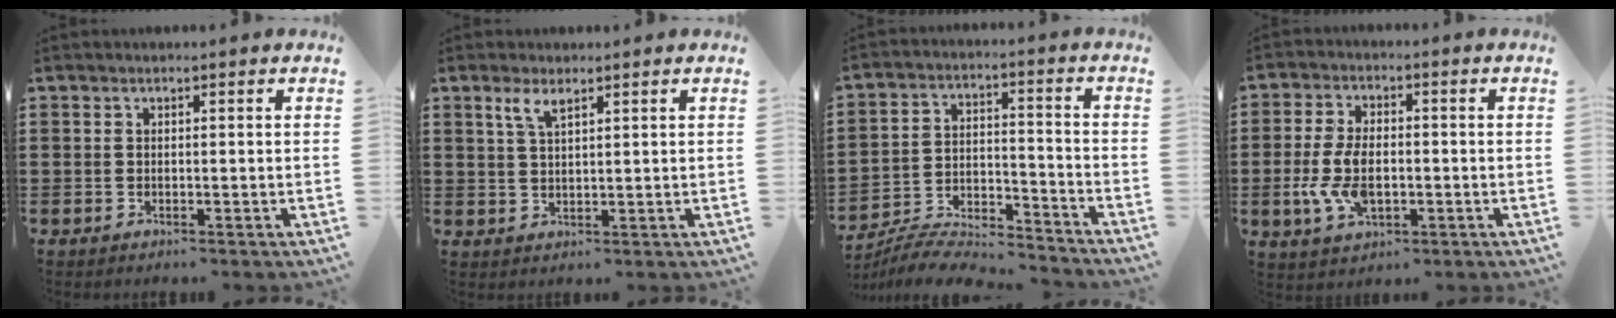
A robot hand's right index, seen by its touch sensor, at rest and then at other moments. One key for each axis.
{"total": 3.1, "fx": 1.9, "fy": 0.9, "fz": 2.2, "tx": -0.049, "ty": 0.004, "tz": 0.034}
{"total": 6.5, "fx": -6.4, "fy": 0.7, "fz": 1.1, "tx": -0.027, "ty": 0.002, "tz": -0.129}
{"total": 7.5, "fx": -1.4, "fy": 4.0, "fz": 6.2, "tx": -0.142, "ty": 0.000, "tz": -0.029}